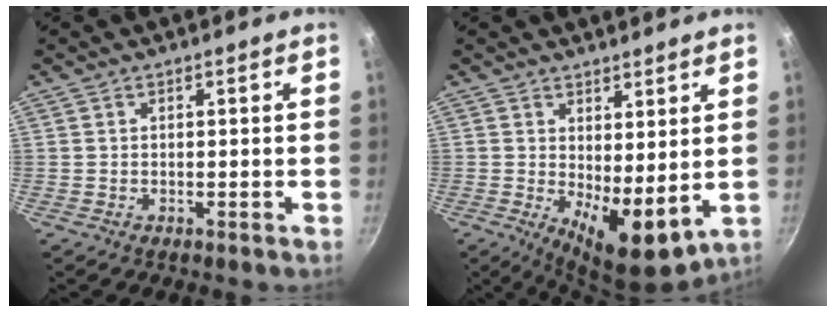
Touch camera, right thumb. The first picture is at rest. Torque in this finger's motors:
{"motor_torque": [-0.31, 0.77, 0.80, 0.04, 0.07]}